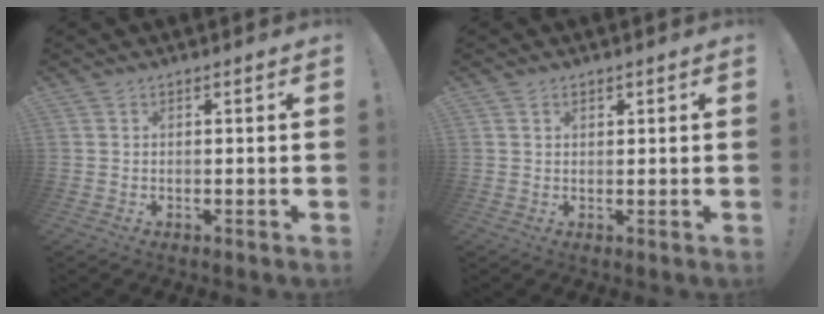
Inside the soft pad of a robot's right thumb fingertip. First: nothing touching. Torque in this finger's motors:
{"motor_torque": [-0.39, 0.22, -0.03, 0.06, -0.03]}